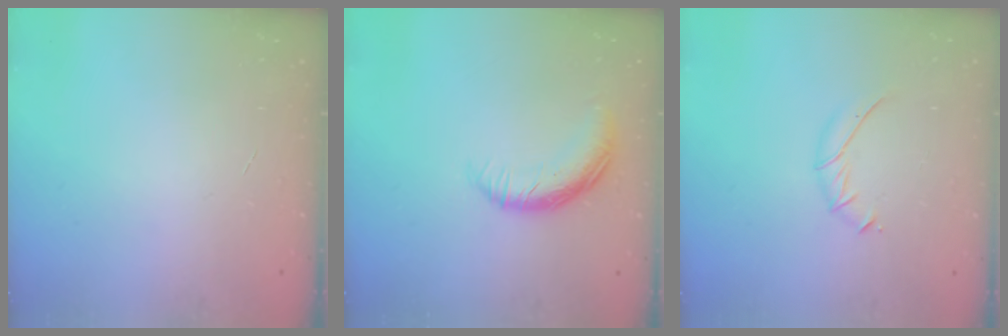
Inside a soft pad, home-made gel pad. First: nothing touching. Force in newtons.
{"total": 11.2, "press": 11.1, "slide": 0.7}
{"total": 5.9, "press": 5.9, "slide": 0.6}